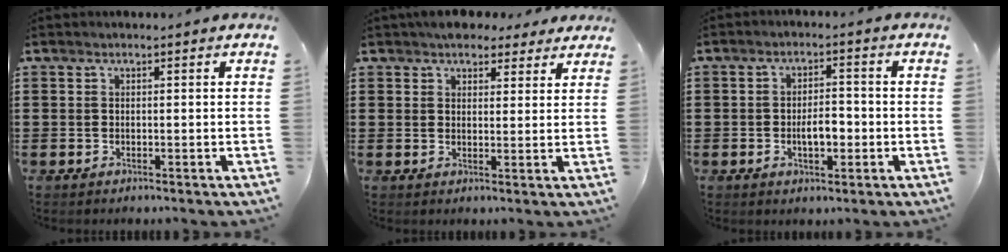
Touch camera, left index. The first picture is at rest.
{"total": 4.3, "force": [3.7, 2.0, 1.1], "torque": [-0.024, 0.000, 0.069]}
{"total": 4.5, "force": [-0.9, 2.1, 3.9], "torque": [-0.063, 0.002, -0.020]}